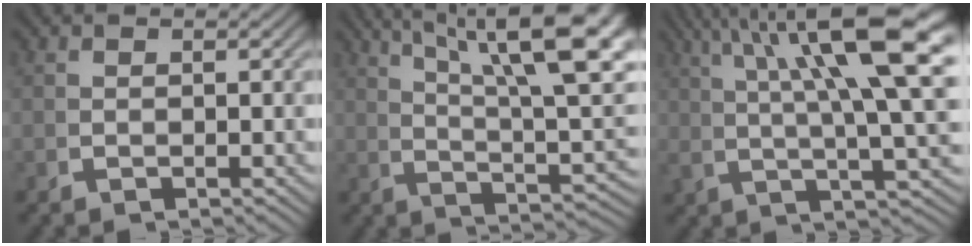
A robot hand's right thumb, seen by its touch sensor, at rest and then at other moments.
{"total": 12.4, "force": [3.5, 5.9, 10.3], "torque": [-0.132, -0.003, 0.061]}
{"total": 11.1, "force": [3.8, 3.8, 9.7], "torque": [-0.127, 0.011, 0.060]}